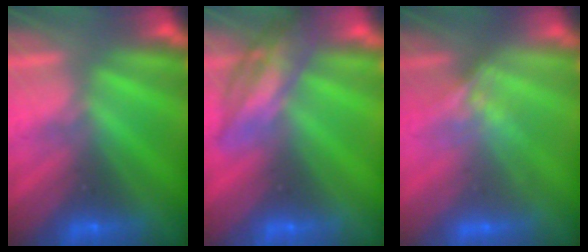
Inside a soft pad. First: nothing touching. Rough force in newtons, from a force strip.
{"total": 2.4}
{"total": 1.8}